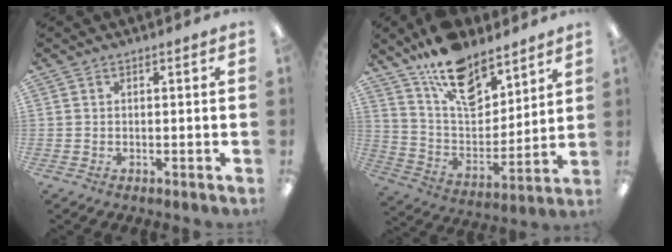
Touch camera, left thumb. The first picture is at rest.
{"total": 16.2, "force": [12.2, 7.7, 7.5], "torque": [-0.131, -0.081, 0.220]}